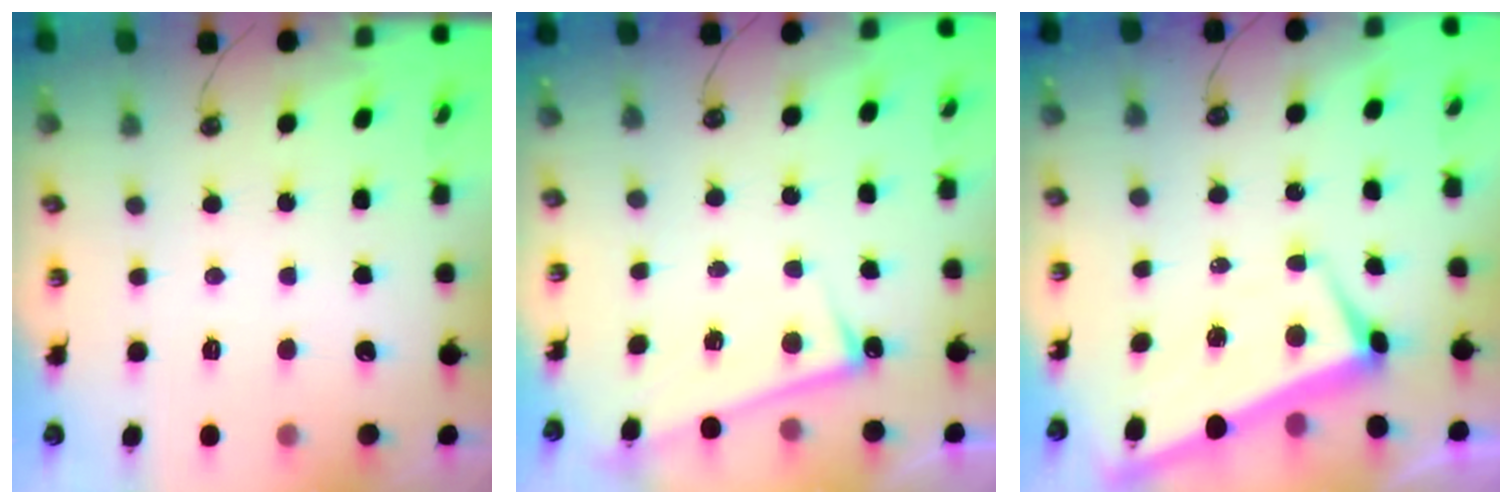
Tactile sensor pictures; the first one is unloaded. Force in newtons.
{"total": 4.2, "press": 4.2, "slide": 0.4}
{"total": 1.8, "press": 1.5, "slide": 0.9}